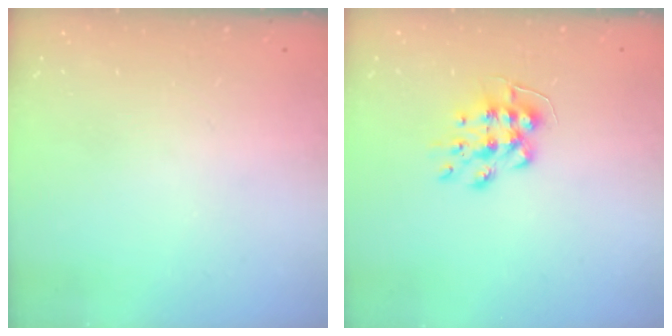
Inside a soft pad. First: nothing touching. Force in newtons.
{"total": 8.3, "press": 8.3, "slide": 0.4}